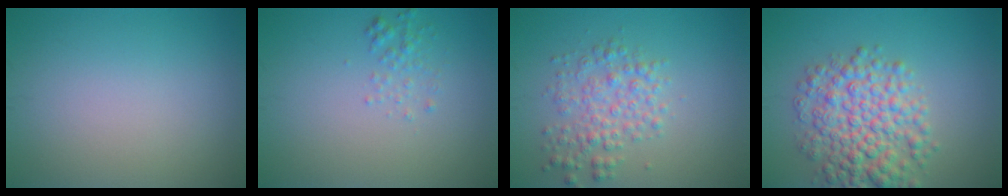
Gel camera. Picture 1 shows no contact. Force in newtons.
{"total": 1.3, "press": 1.3, "slide": 0.1}
{"total": 3.3, "press": 3.3, "slide": 0.1}
{"total": 6.8, "press": 6.8, "slide": 0.1}